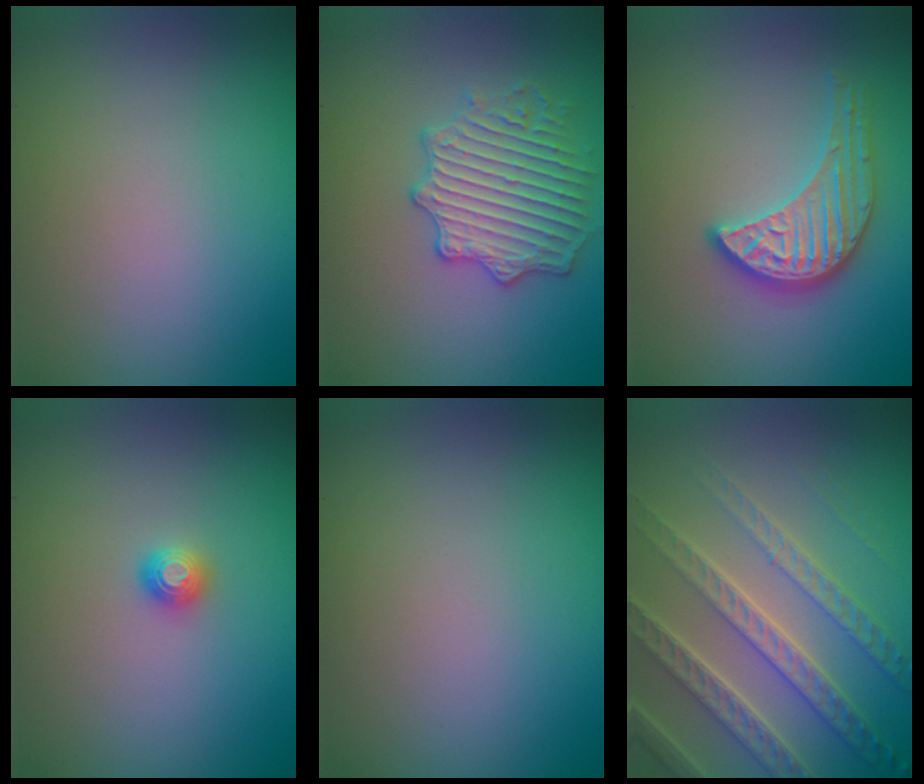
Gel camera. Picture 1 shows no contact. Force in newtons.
{"total": 4.0, "press": 4.0, "slide": 0.2}
{"total": 3.9, "press": 3.5, "slide": 1.6}
{"total": 0.9, "press": 0.9, "slide": 0.0}
{"total": 0.0}
{"total": 7.9, "press": 5.4, "slide": 5.7}